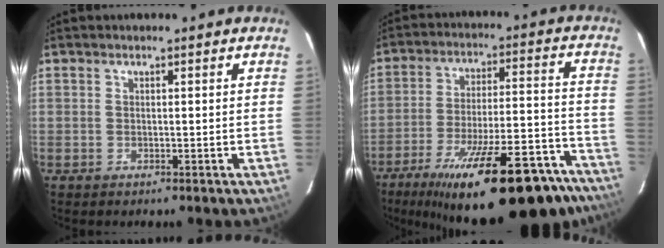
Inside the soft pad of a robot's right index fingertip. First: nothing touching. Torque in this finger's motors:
{"motor_torque": [1.32, -0.82, 1.05, 0.21]}